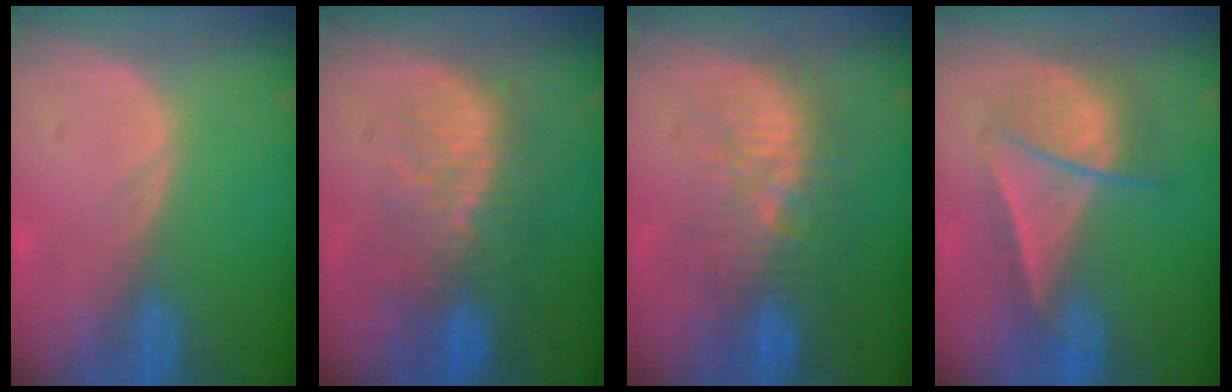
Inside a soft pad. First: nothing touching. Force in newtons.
{"total": 9.9, "press": 8.5, "slide": 5.0}
{"total": 9.4, "press": 8.9, "slide": 2.9}
{"total": 6.6, "press": 6.5, "slide": 1.2}